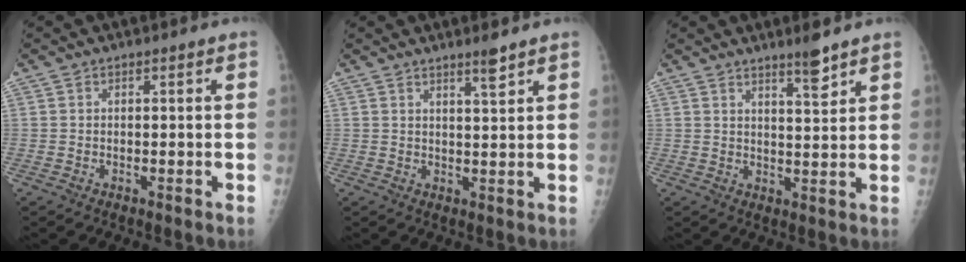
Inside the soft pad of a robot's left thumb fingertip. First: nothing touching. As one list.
[{"total": 2.9, "force": [2.4, 0.0, 1.8], "torque": [-0.028, -0.023, 0.040]}, {"total": 4.4, "force": [3.5, 0.3, 2.7], "torque": [-0.036, -0.033, 0.057]}]